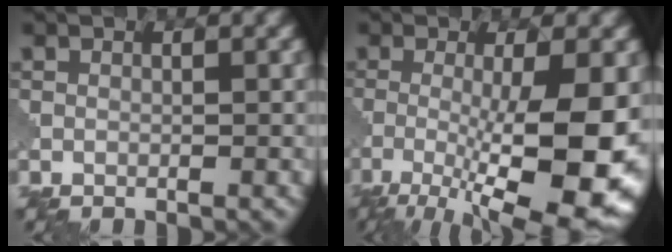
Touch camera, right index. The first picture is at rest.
{"total": 12.4, "force": [-3.3, 3.4, 11.5], "torque": [-0.188, -0.018, -0.046]}